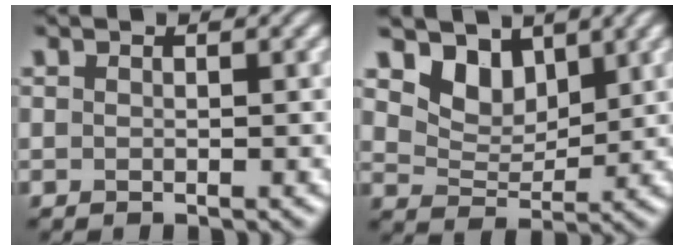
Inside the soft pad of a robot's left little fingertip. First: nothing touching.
{"total": 4.6, "force": [3.2, 2.7, 1.8], "torque": [-0.047, -0.022, 0.067]}